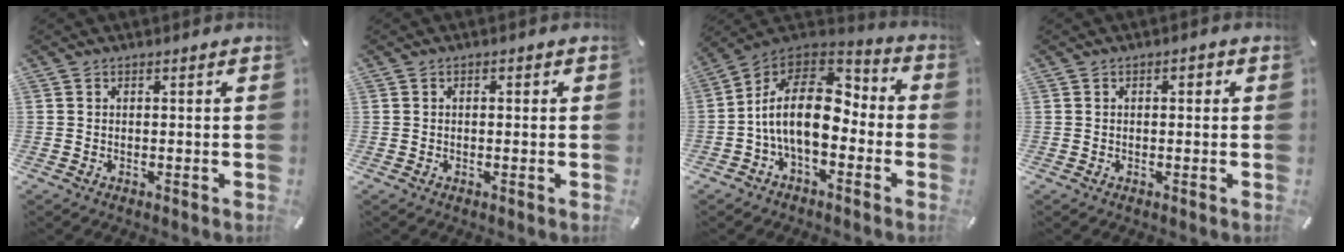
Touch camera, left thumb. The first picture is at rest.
{"total": 0.9, "force": [-0.2, 0.7, 0.6], "torque": [-0.013, 0.004, -0.005]}
{"total": 17.1, "force": [-1.8, 9.9, 13.9], "torque": [-0.280, 0.009, -0.033]}
{"total": 1.1, "force": [-0.4, 0.7, 0.7], "torque": [-0.016, 0.004, -0.009]}